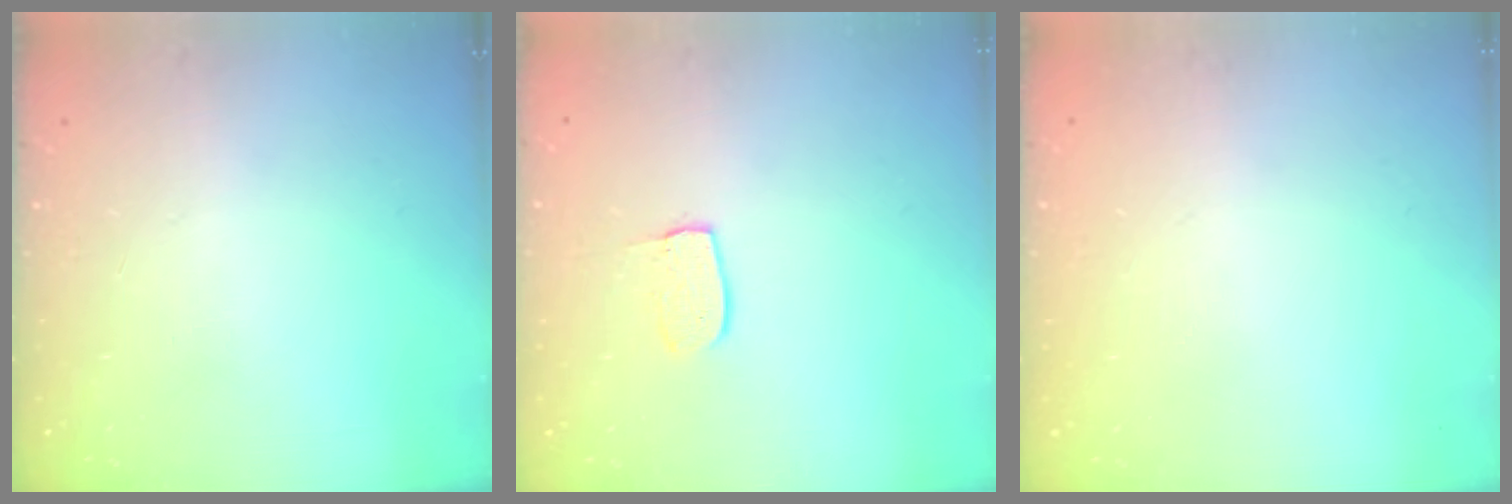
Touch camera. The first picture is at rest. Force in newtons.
{"total": 6.6, "press": 6.5, "slide": 0.4}
{"total": 0.0}